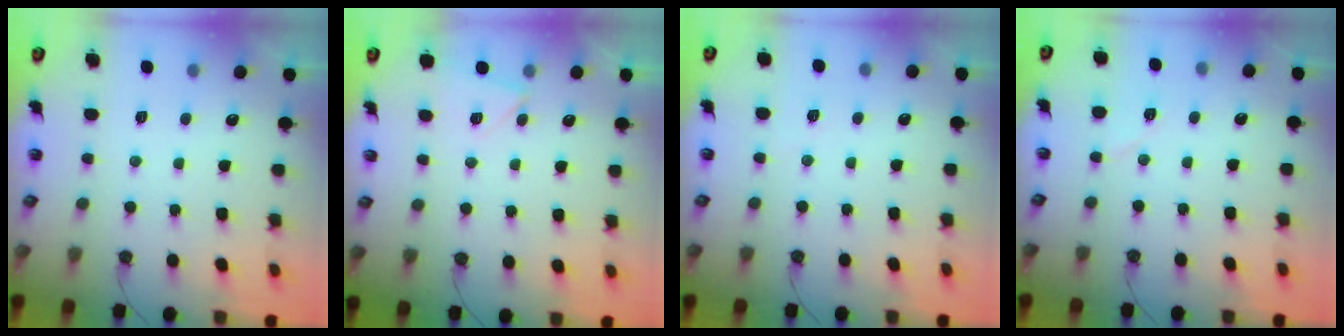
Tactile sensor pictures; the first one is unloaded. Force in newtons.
{"total": 4.9, "press": 4.3, "slide": 2.4}
{"total": 3.3, "press": 3.1, "slide": 1.0}
{"total": 4.7, "press": 4.7, "slide": 0.3}